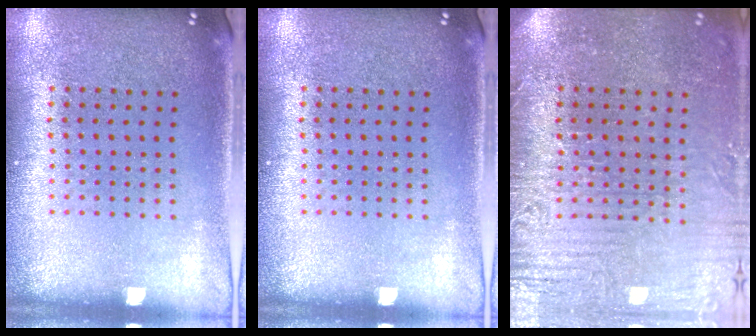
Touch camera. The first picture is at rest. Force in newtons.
{"total": 0.0}
{"total": 4.2, "press": 3.9, "slide": 1.7}